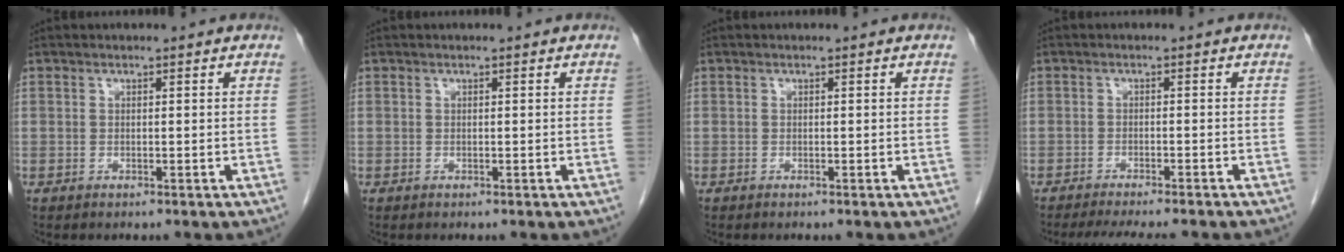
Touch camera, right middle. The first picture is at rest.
{"total": 0.0}
{"total": 0.0}
{"total": 9.6, "force": [-8.4, 1.3, 4.4], "torque": [-0.059, -0.014, -0.114]}